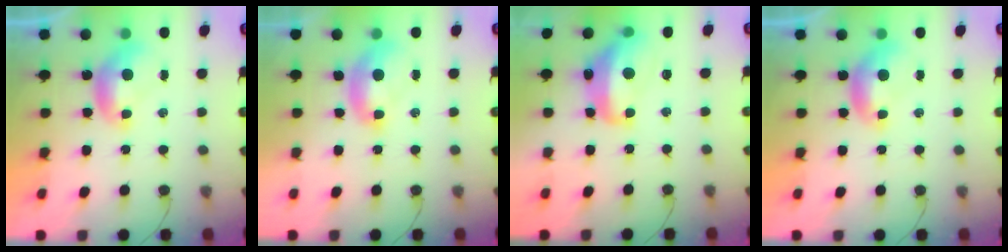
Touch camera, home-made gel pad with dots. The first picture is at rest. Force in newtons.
{"total": 1.8, "press": 1.7, "slide": 0.6}
{"total": 9.0, "press": 8.9, "slide": 1.4}
{"total": 0.0}